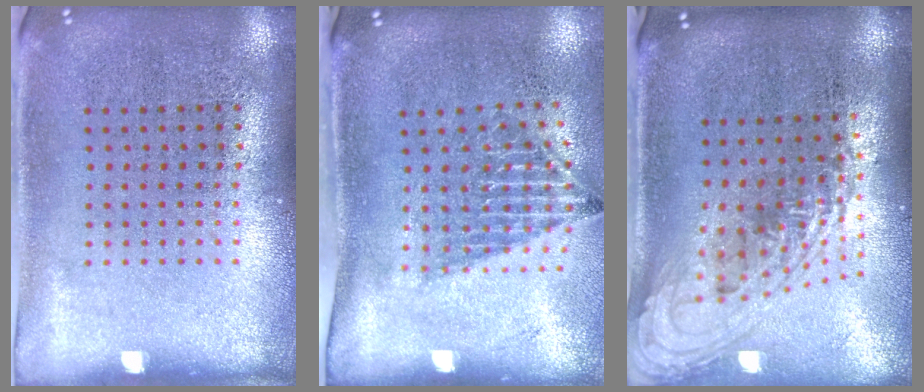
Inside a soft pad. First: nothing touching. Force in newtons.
{"total": 1.5, "press": 1.1, "slide": 1.0}
{"total": 2.0, "press": 1.5, "slide": 1.3}